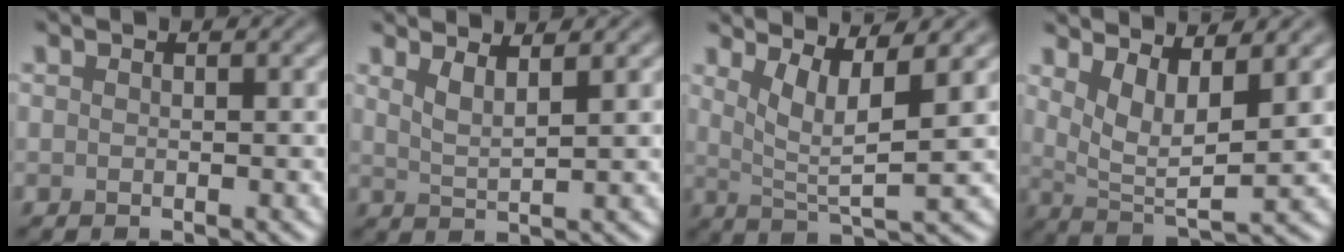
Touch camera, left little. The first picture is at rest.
{"total": 2.4, "force": [1.6, 0.6, 1.7], "torque": [-0.025, -0.003, 0.030]}
{"total": 4.8, "force": [2.2, 0.9, 4.1], "torque": [-0.074, -0.006, 0.043]}
{"total": 4.9, "force": [2.4, 1.5, 4.0], "torque": [-0.081, -0.011, 0.052]}